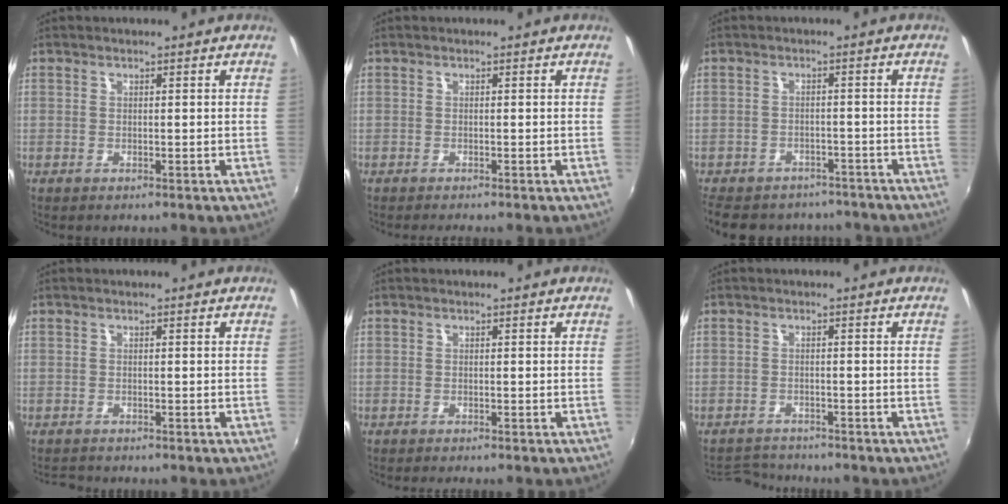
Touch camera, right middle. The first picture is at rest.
{"total": 1.2, "force": [-1.1, -0.1, 0.5], "torque": [-0.007, -0.009, -0.018]}
{"total": 14.3, "force": [-11.7, 6.6, 4.7], "torque": [-0.119, 0.005, -0.160]}
{"total": 1.8, "force": [-1.7, 0.4, 0.1], "torque": [-0.007, -0.007, -0.033]}
{"total": 1.0, "force": [-0.9, -0.1, 0.4], "torque": [-0.005, -0.006, -0.015]}
{"total": 4.5, "force": [-4.4, 0.9, 0.1], "torque": [-0.019, 0.001, -0.080]}